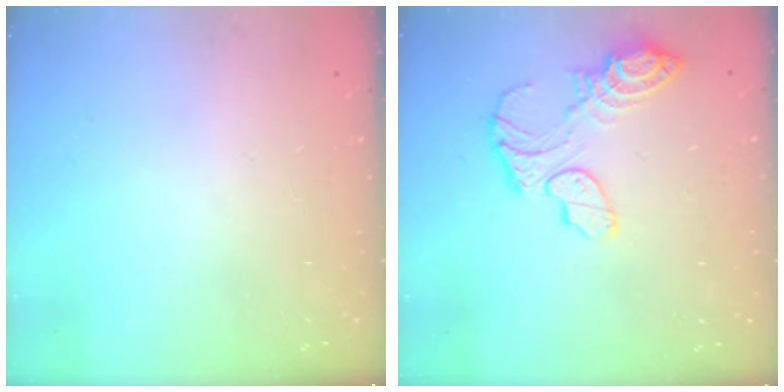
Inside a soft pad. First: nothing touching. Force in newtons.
{"total": 12.7, "press": 12.6, "slide": 1.2}